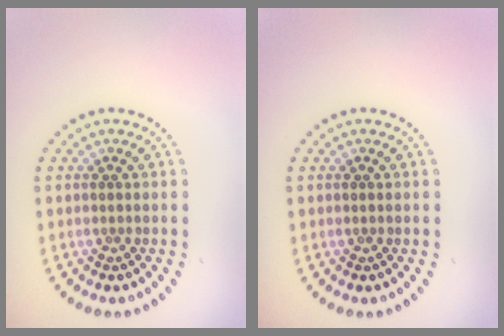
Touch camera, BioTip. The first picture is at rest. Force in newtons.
{"total": 0.0}